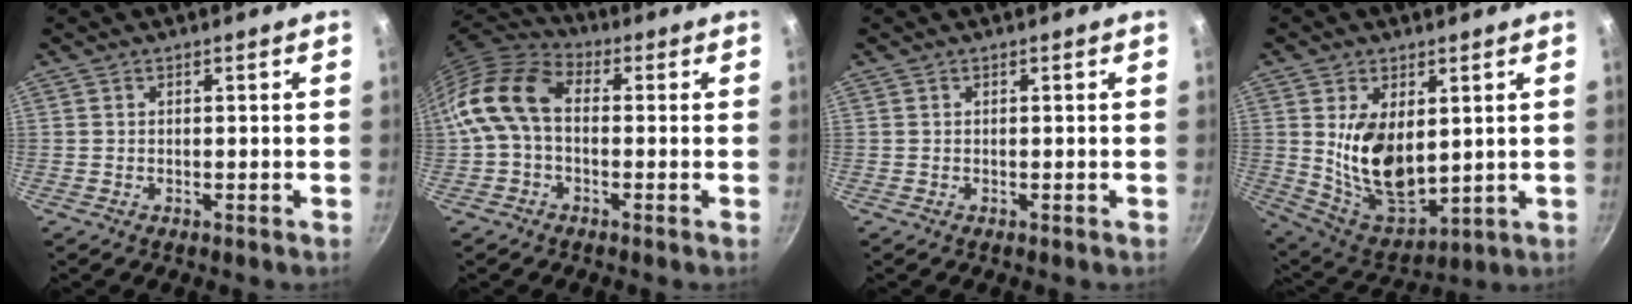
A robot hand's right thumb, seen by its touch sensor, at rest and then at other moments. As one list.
[{"total": 11.7, "force": [-0.1, 7.9, 8.6], "torque": [-0.154, 0.034, -0.023]}, {"total": 0.0}, {"total": 14.0, "force": [2.2, 8.2, 11.2], "torque": [-0.179, -0.035, 0.062]}]